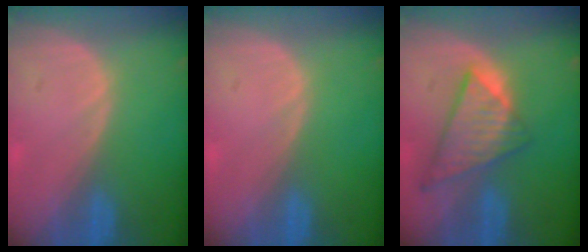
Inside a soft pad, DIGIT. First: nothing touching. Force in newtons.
{"total": 0.0}
{"total": 8.7, "press": 7.5, "slide": 4.5}